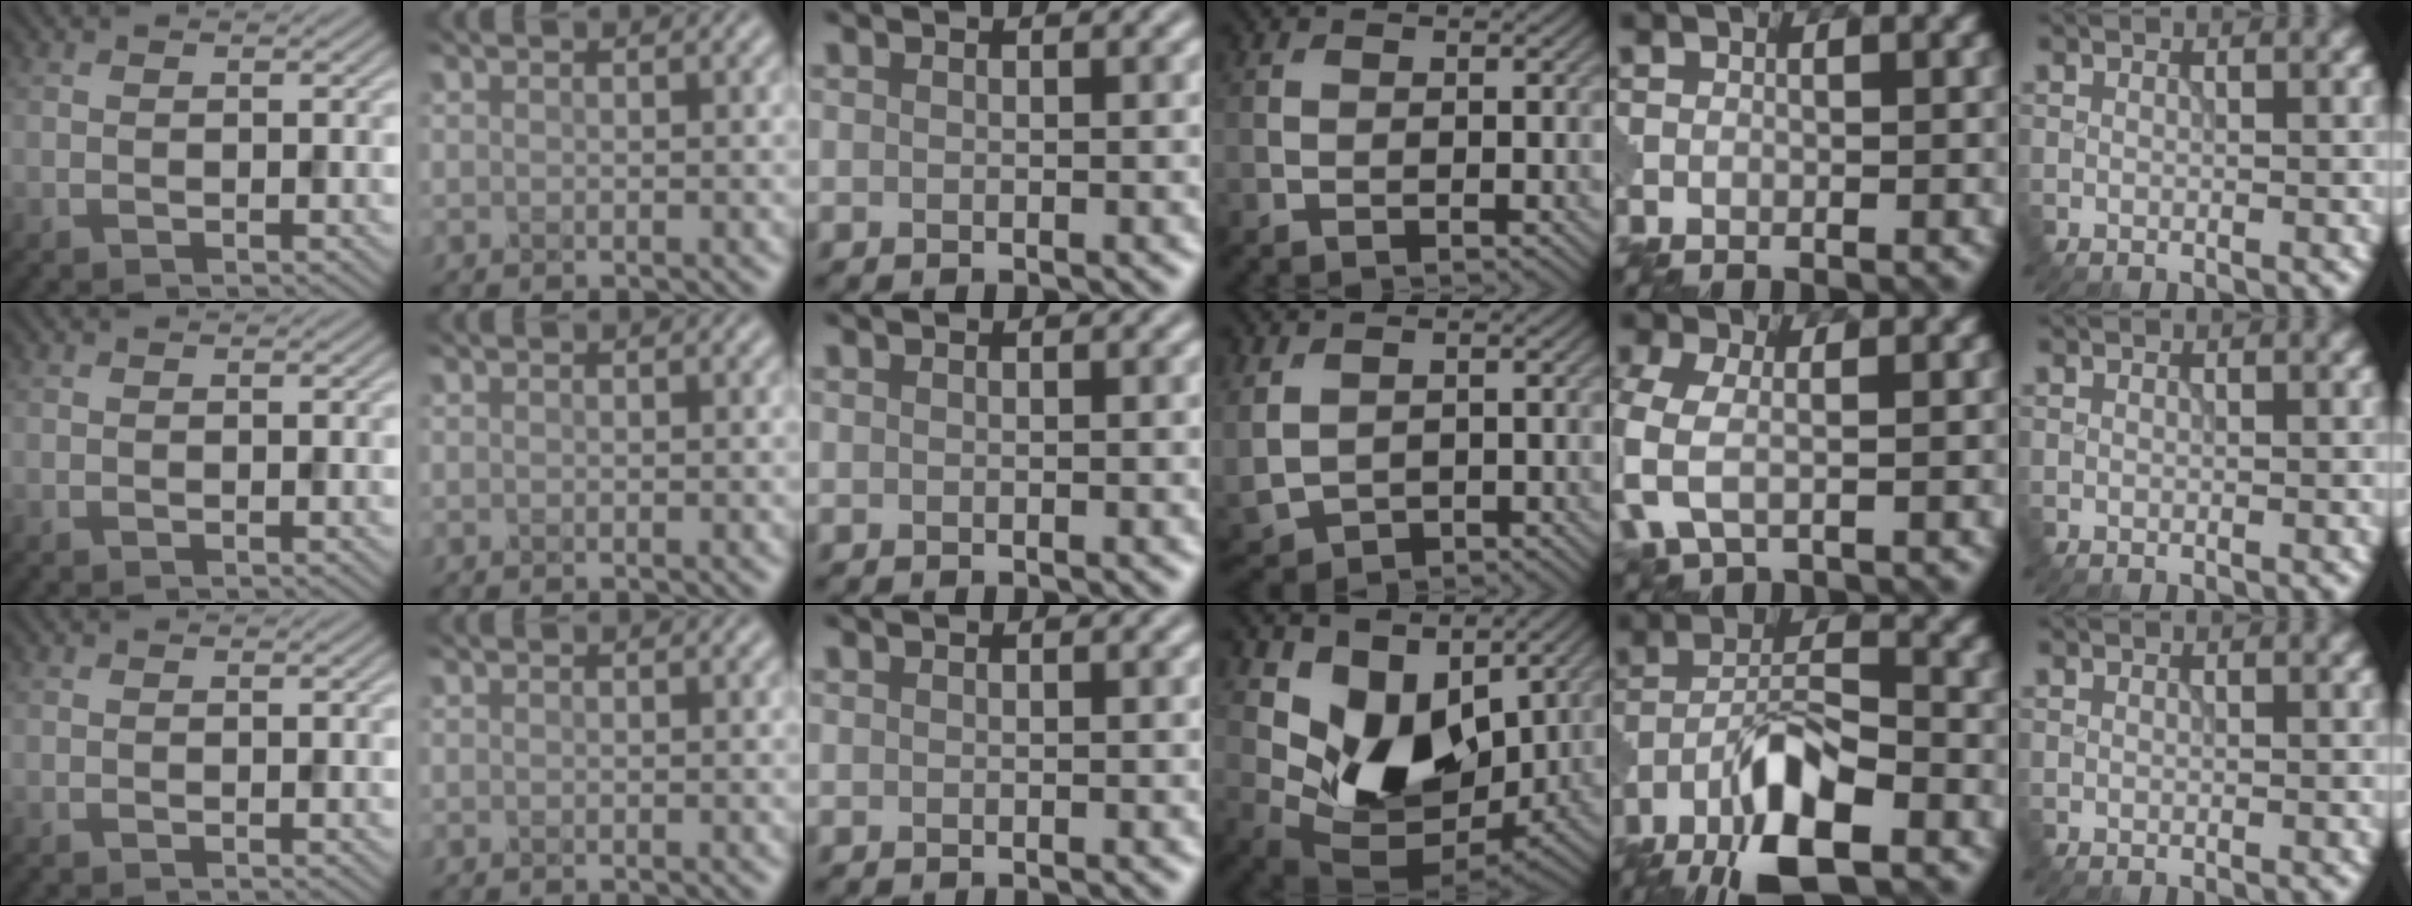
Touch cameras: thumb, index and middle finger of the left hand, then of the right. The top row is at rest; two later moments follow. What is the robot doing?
{"motion": "insert", "object": "pin"}